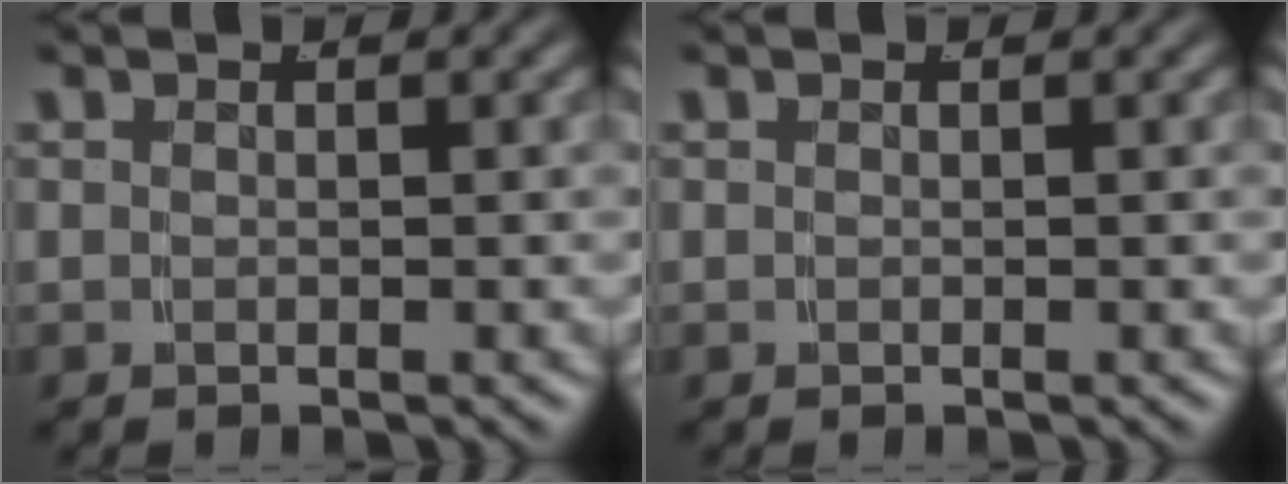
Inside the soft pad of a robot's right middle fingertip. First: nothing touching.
{"total": 0.0}